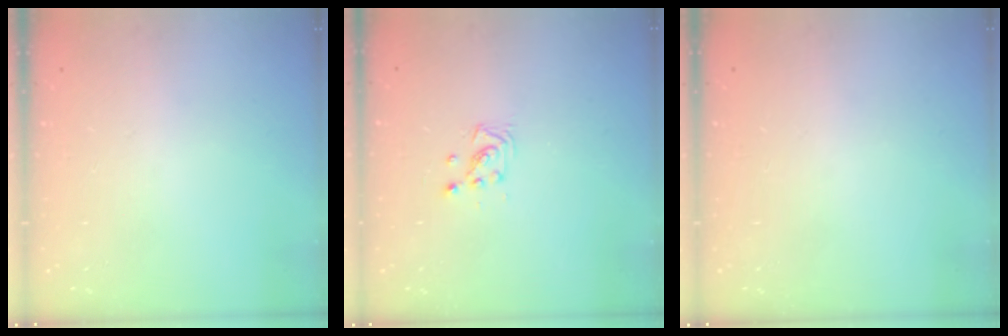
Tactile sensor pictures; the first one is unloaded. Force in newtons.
{"total": 2.9, "press": 2.9, "slide": 0.3}
{"total": 0.0}